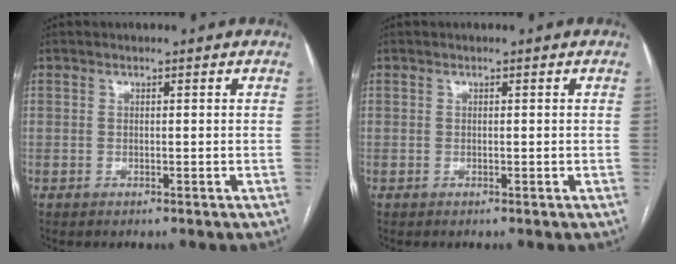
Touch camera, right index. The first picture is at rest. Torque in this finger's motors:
{"motor_torque": [-0.01, 0.01, 0.00, 0.00]}